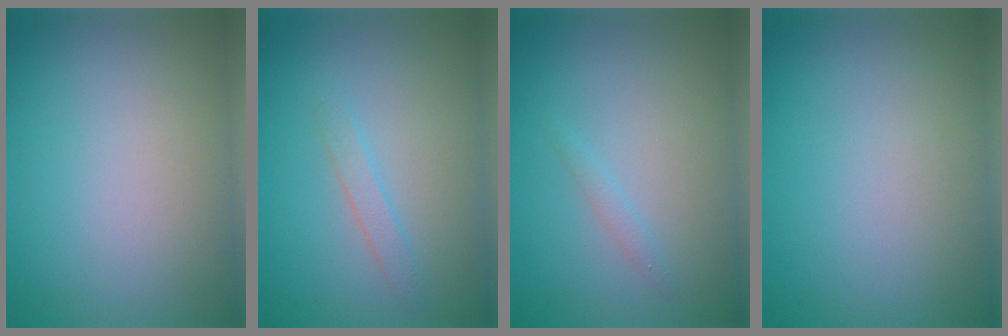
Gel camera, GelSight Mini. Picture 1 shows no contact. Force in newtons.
{"total": 1.3, "press": 1.3, "slide": 0.0}
{"total": 0.8, "press": 0.8, "slide": 0.1}
{"total": 0.0}